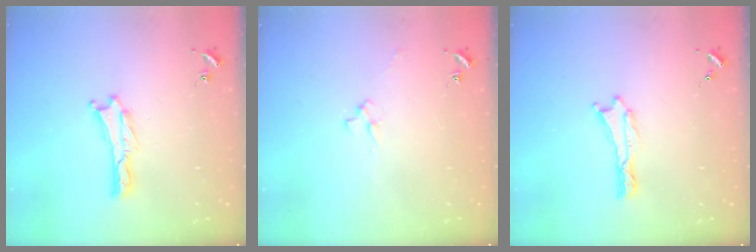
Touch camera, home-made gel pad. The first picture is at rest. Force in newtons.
{"total": 2.4, "press": 2.4, "slide": 0.3}
{"total": 0.0}